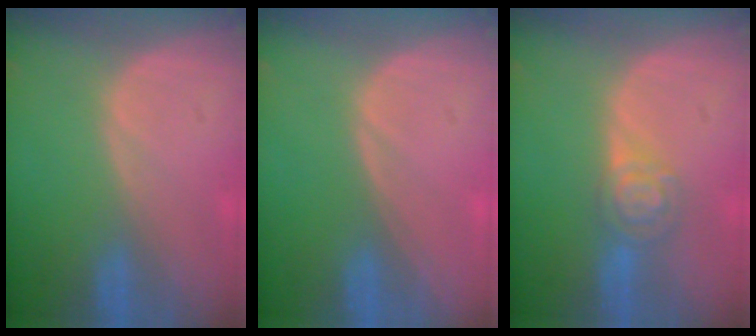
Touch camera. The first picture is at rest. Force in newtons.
{"total": 0.0}
{"total": 5.1, "press": 4.5, "slide": 2.5}